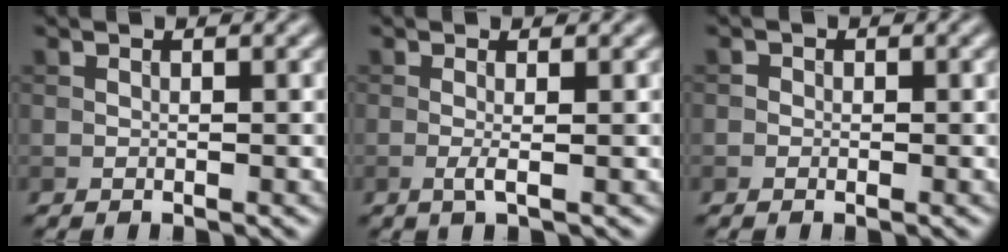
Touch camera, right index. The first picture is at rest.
{"total": 1.4, "force": [-0.2, 0.2, 1.4], "torque": [-0.027, -0.003, -0.007]}
{"total": 0.6, "force": [-0.2, 0.6, 0.1], "torque": [0.002, -0.004, -0.006]}